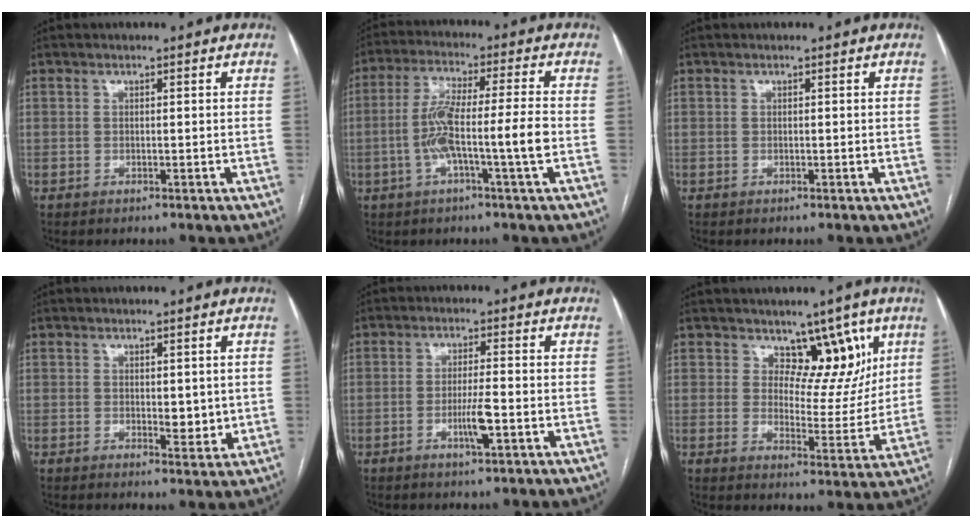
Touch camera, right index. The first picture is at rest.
{"total": 9.5, "force": [-2.3, -0.3, 9.3], "torque": [-0.186, 0.013, -0.045]}
{"total": 0.0}
{"total": 3.2, "force": [0.3, 1.6, 2.7], "torque": [-0.038, -0.010, 0.010]}
{"total": 4.4, "force": [-1.6, 0.1, 4.1], "torque": [-0.081, -0.007, -0.030]}
{"total": 8.1, "force": [4.8, 4.7, 4.5], "torque": [-0.036, -0.007, 0.074]}